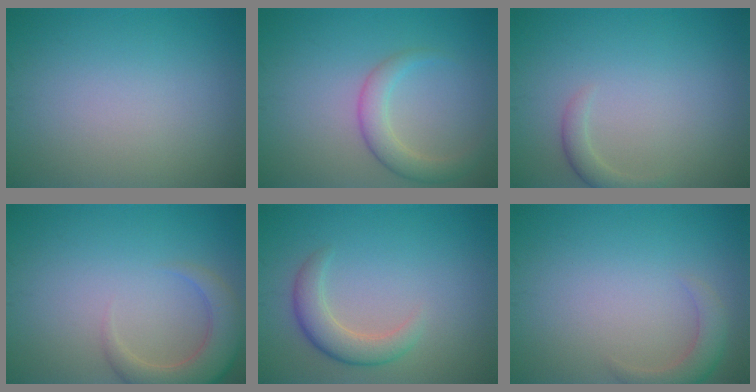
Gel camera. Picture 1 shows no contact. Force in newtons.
{"total": 2.9, "press": 2.9, "slide": 0.2}
{"total": 1.5, "press": 1.5, "slide": 0.1}
{"total": 4.7, "press": 4.6, "slide": 0.8}
{"total": 3.3, "press": 3.3, "slide": 0.2}
{"total": 2.5, "press": 2.5, "slide": 0.3}